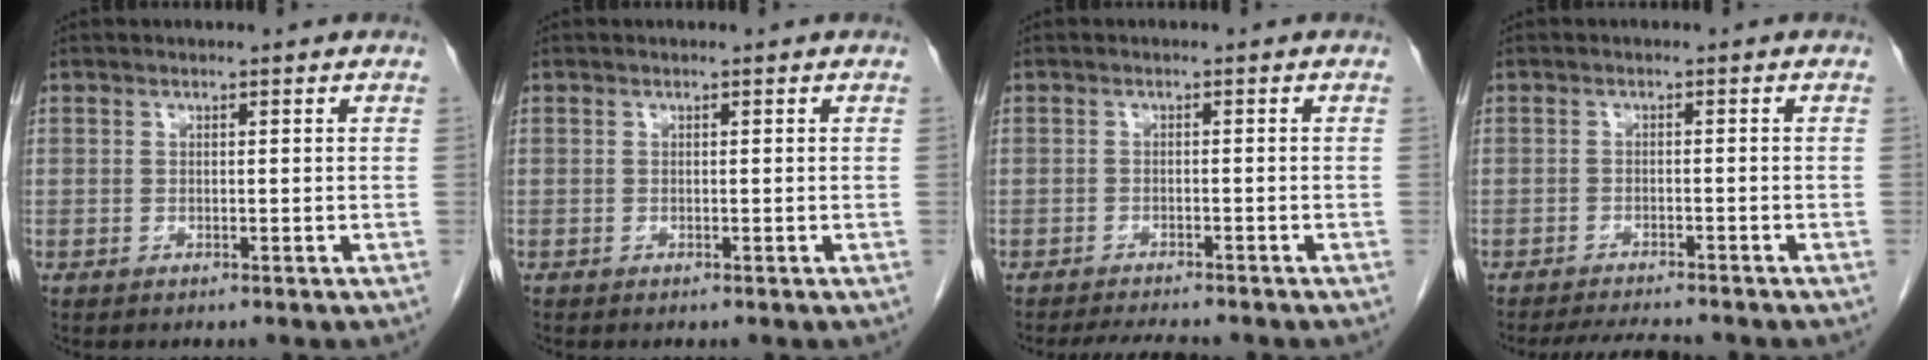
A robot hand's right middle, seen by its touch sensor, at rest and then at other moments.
{"total": 0.0}
{"total": 5.0, "force": [-4.6, 0.5, 1.9], "torque": [-0.030, -0.013, -0.069]}
{"total": 5.6, "force": [-5.2, 0.4, 1.9], "torque": [-0.032, -0.016, -0.081]}